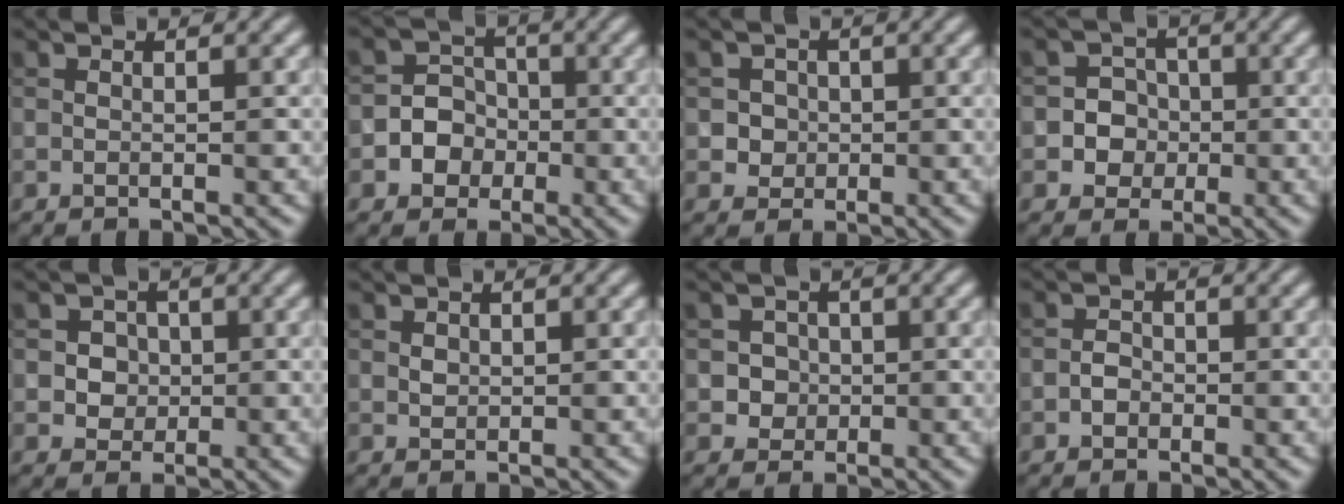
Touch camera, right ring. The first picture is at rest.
{"total": 4.2, "force": [-1.2, 3.9, 1.1], "torque": [0.011, 0.017, -0.038]}
{"total": 2.3, "force": [0.2, 2.2, 0.6], "torque": [0.008, 0.005, 0.008]}
{"total": 3.7, "force": [-0.7, 3.6, 0.8], "torque": [0.014, 0.015, -0.031]}
{"total": 3.1, "force": [0.5, 2.8, 1.1], "torque": [-0.002, 0.008, 0.004]}
{"total": 0.8, "force": [0.3, 0.6, 0.3], "torque": [-0.007, -0.001, 0.006]}
{"total": 2.3, "force": [-0.1, 2.3, 0.6], "torque": [0.012, 0.004, 0.000]}
{"total": 1.3, "force": [-0.6, 1.0, 0.5], "torque": [-0.007, 0.002, -0.014]}